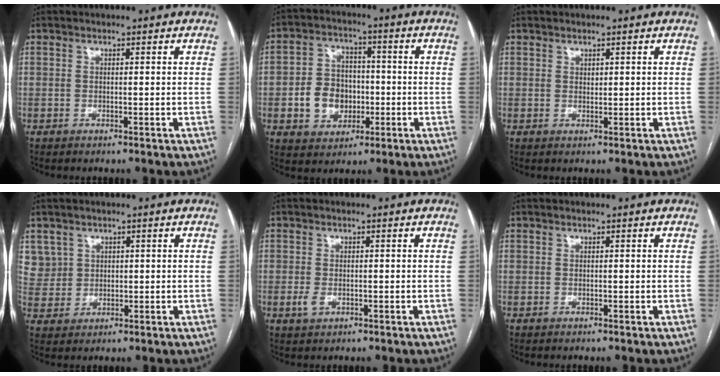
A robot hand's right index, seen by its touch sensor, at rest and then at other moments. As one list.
[{"total": 8.8, "force": [-1.7, 7.3, 4.7], "torque": [-0.097, 0.023, -0.023]}, {"total": 0.6, "force": [0.4, 0.4, 0.3], "torque": [-0.003, -0.004, 0.007]}, {"total": 6.0, "force": [2.6, 5.4, 0.2], "torque": [-0.005, 0.013, 0.062]}, {"total": 1.9, "force": [-0.6, 1.2, 1.4], "torque": [-0.030, -0.002, -0.008]}, {"total": 0.0}]